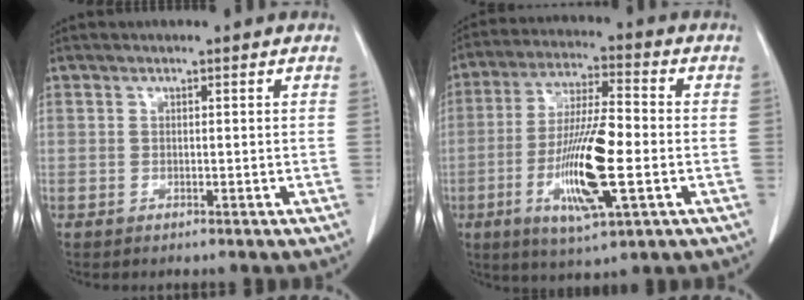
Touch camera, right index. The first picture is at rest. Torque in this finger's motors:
{"motor_torque": [2.07, -0.07, 0.41, 0.21]}